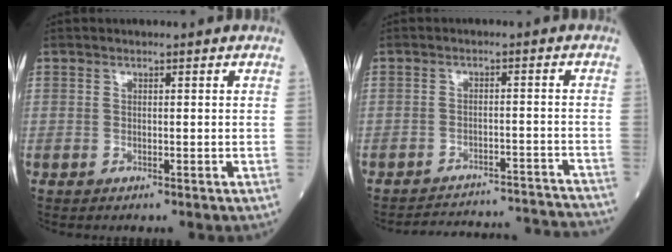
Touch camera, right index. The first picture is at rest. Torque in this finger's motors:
{"motor_torque": [-0.21, -0.30, 0.00, 0.01]}